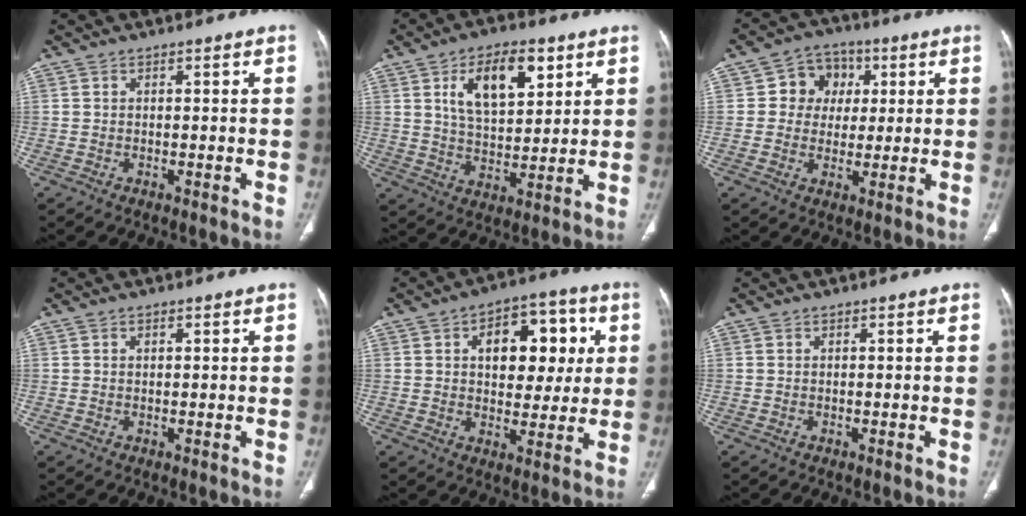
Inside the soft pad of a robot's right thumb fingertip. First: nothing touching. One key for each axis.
{"total": 13.2, "fx": 5.6, "fy": 6.8, "fz": 9.9, "tx": -0.136, "ty": -0.018, "tz": 0.103}
{"total": 8.2, "fx": 1.7, "fy": 7.4, "fz": 3.2, "tx": -0.003, "ty": 0.005, "tz": 0.023}
{"total": 0.7, "fx": 0.3, "fy": 0.4, "fz": 0.5, "tx": -0.009, "ty": 0.000, "tz": 0.005}
{"total": 14.8, "fx": 3.6, "fy": 9.2, "fz": 10.9, "tx": -0.098, "ty": 0.011, "tz": 0.052}
{"total": 0.0}